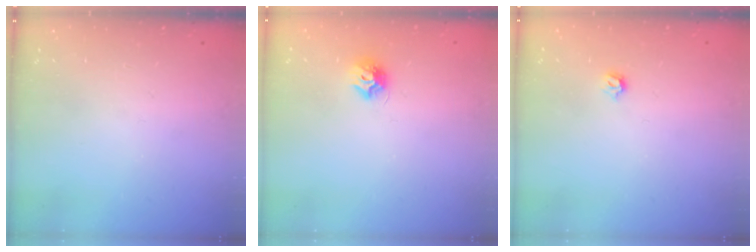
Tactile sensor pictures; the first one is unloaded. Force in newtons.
{"total": 7.4, "press": 7.4, "slide": 0.2}
{"total": 3.1, "press": 3.0, "slide": 0.8}